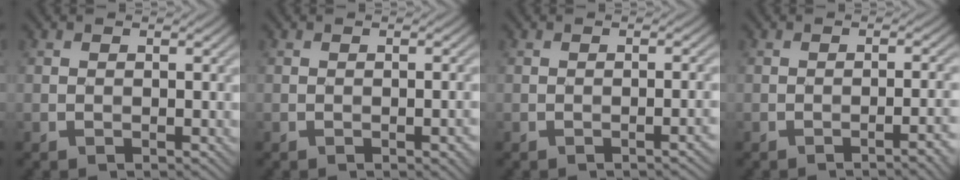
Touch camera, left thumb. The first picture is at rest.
{"total": 2.0, "force": [-0.8, 0.4, 1.9], "torque": [-0.023, 0.003, -0.010]}
{"total": 1.6, "force": [-0.7, 0.2, 1.5], "torque": [-0.019, 0.009, -0.013]}
{"total": 3.8, "force": [-1.8, 0.7, 3.2], "torque": [-0.037, 0.015, -0.030]}